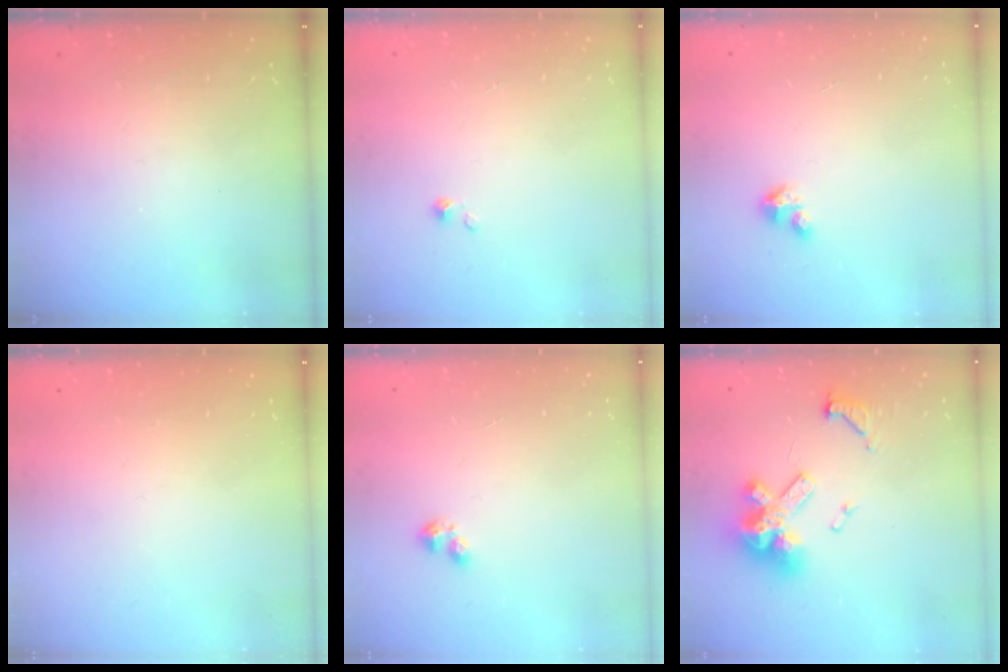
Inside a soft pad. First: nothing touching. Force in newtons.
{"total": 0.7, "press": 0.7, "slide": 0.1}
{"total": 2.8, "press": 2.8, "slide": 0.2}
{"total": 0.0}
{"total": 2.8, "press": 2.8, "slide": 0.5}
{"total": 14.9, "press": 14.8, "slide": 1.6}